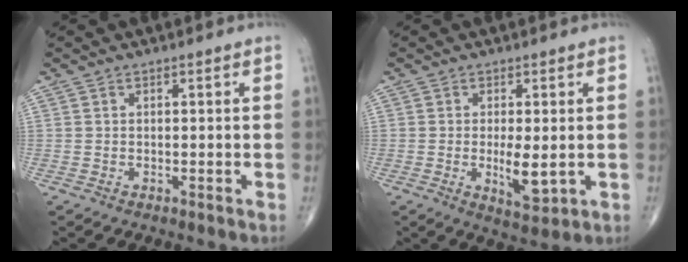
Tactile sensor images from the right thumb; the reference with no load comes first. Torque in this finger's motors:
{"motor_torque": [2.72, 2.28, 1.49, -0.50, 0.45]}